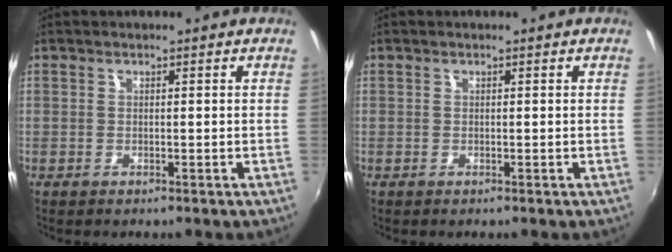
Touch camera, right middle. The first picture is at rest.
{"total": 0.0}